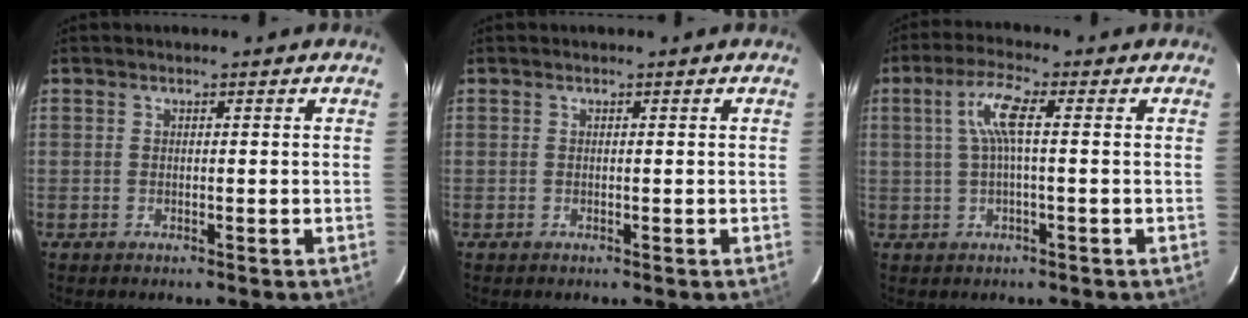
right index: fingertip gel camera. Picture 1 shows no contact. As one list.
[{"total": 0.0}, {"total": 5.7, "force": [0.6, 0.5, 5.7], "torque": [-0.110, 0.007, 0.016]}]